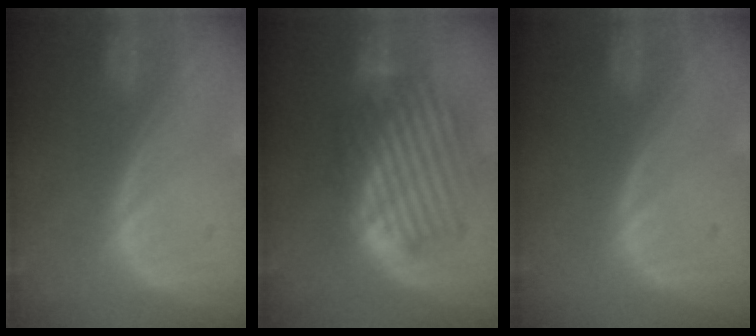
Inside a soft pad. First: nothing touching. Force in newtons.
{"total": 8.6, "press": 8.4, "slide": 1.9}
{"total": 0.0}